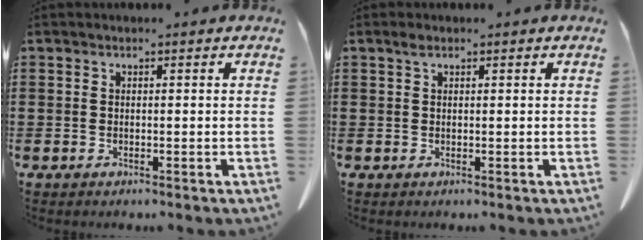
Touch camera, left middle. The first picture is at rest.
{"total": 0.9, "force": [0.5, 0.3, 0.7], "torque": [-0.016, 0.001, 0.011]}